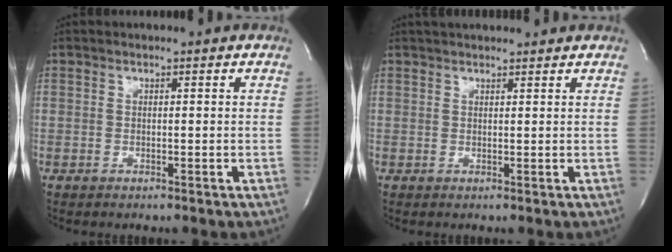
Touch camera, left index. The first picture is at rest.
{"total": 6.7, "force": [6.2, 1.0, 2.5], "torque": [-0.038, 0.033, 0.082]}